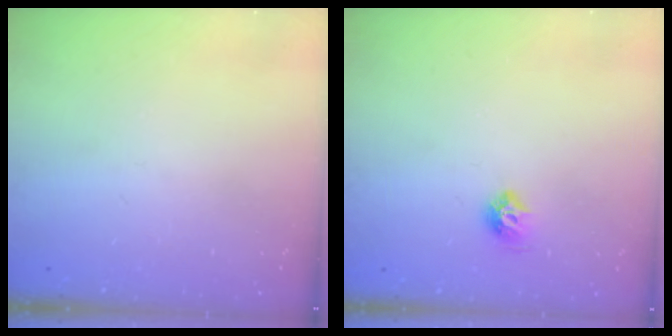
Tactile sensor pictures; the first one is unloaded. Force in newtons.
{"total": 6.6, "press": 6.6, "slide": 0.9}